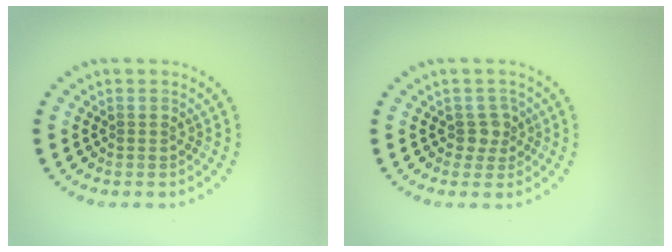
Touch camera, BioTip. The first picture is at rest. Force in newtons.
{"total": 1.7, "press": 1.4, "slide": 1.0}